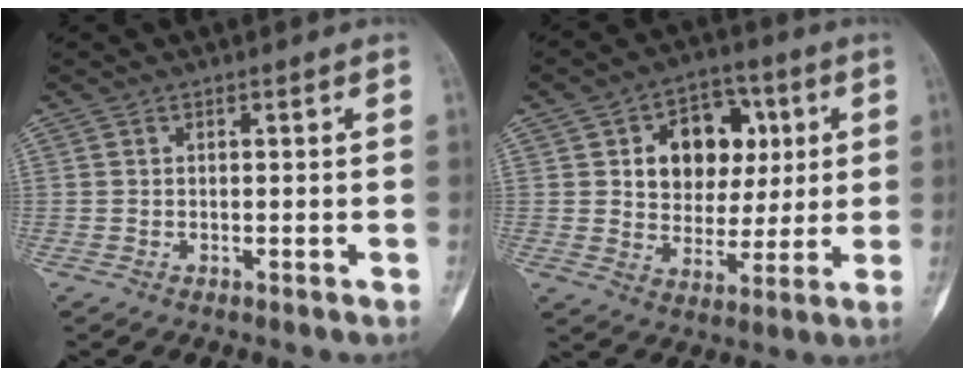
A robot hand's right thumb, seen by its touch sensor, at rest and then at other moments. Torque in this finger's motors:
{"motor_torque": [-1.12, 1.52, 0.14, -0.01, 0.07]}